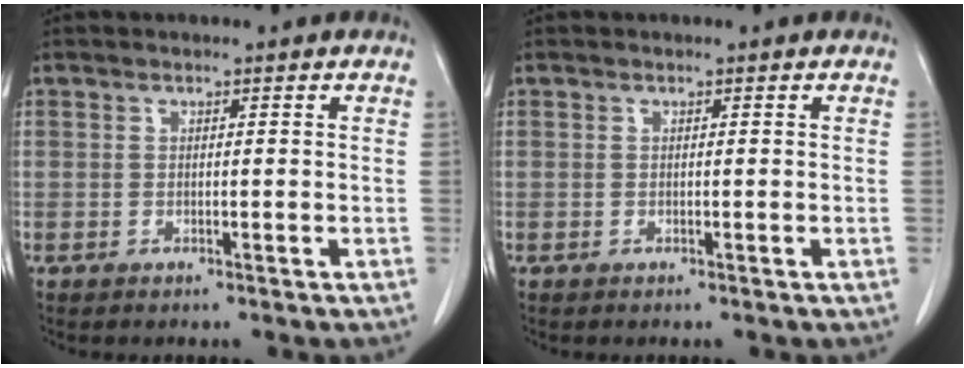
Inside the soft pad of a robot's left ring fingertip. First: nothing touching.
{"total": 0.0}